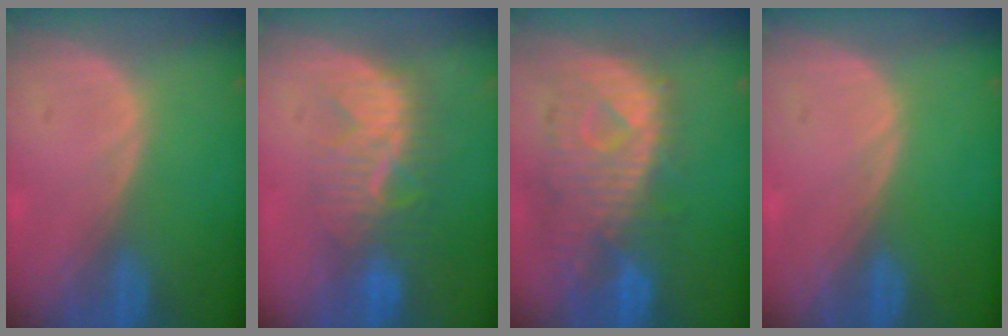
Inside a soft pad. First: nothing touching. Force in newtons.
{"total": 8.3, "press": 7.9, "slide": 2.3}
{"total": 10.8, "press": 9.7, "slide": 4.8}
{"total": 0.0}